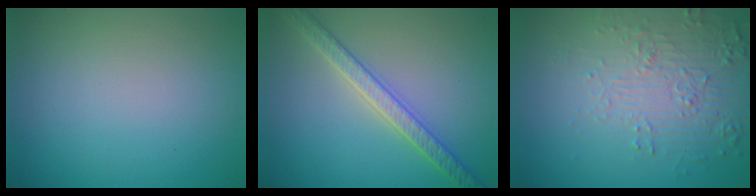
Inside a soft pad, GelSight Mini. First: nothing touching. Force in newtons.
{"total": 3.8, "press": 3.7, "slide": 0.9}
{"total": 6.0, "press": 3.8, "slide": 4.6}